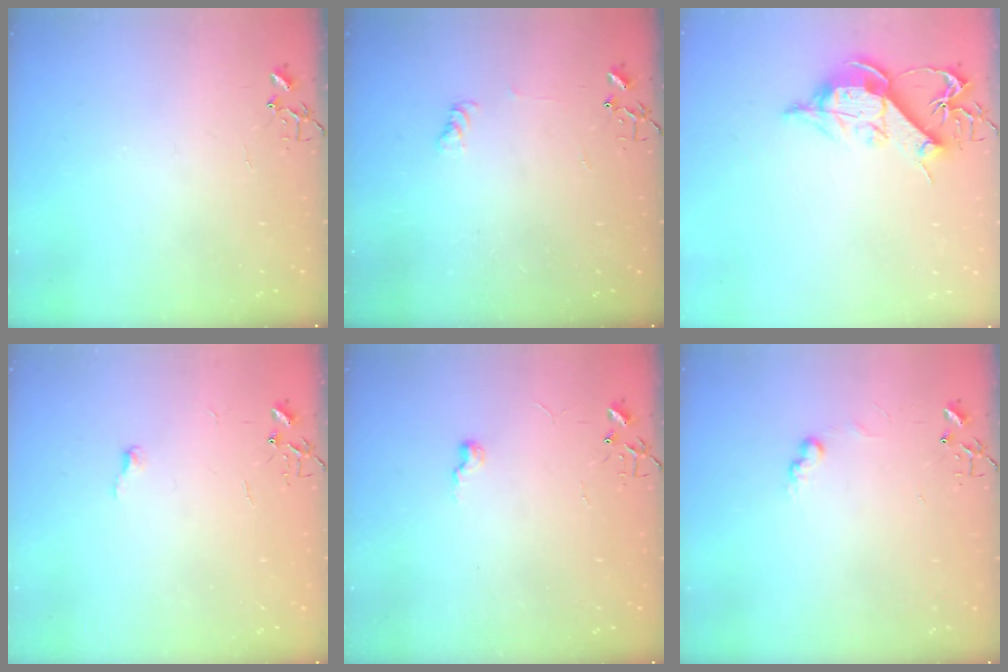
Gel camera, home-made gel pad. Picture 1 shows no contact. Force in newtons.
{"total": 4.5, "press": 4.4, "slide": 0.6}
{"total": 11.0, "press": 11.0, "slide": 0.5}
{"total": 3.2, "press": 3.2, "slide": 0.4}
{"total": 5.9, "press": 5.8, "slide": 0.6}
{"total": 6.6, "press": 6.6, "slide": 0.5}